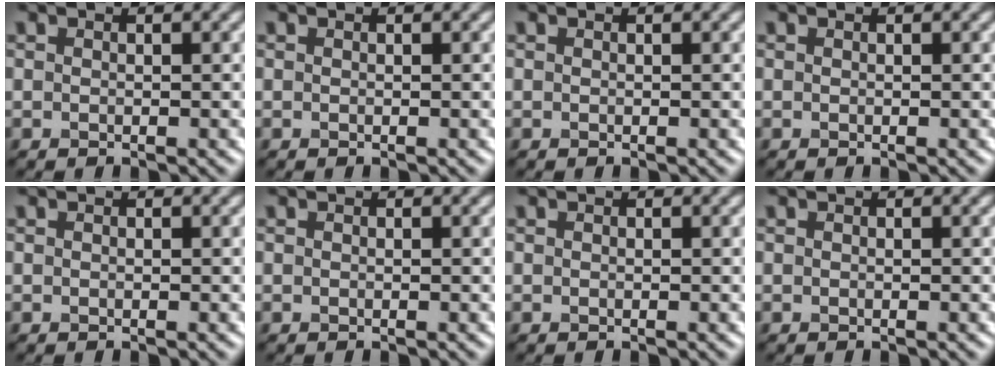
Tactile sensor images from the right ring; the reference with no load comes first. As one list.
[{"total": 0.0}, {"total": 0.0}, {"total": 0.0}, {"total": 0.0}, {"total": 0.0}, {"total": 0.0}, {"total": 0.0}]